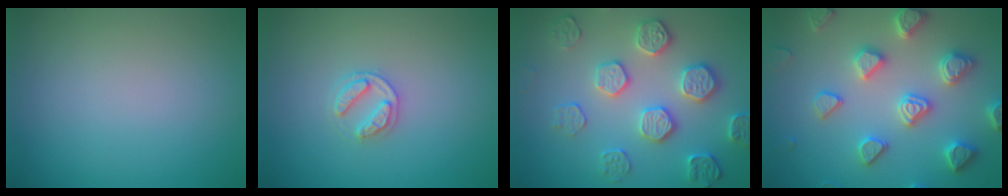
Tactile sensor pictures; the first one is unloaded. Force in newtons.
{"total": 2.0, "press": 2.0, "slide": 0.3}
{"total": 4.6, "press": 4.3, "slide": 1.6}
{"total": 4.9, "press": 4.8, "slide": 0.7}